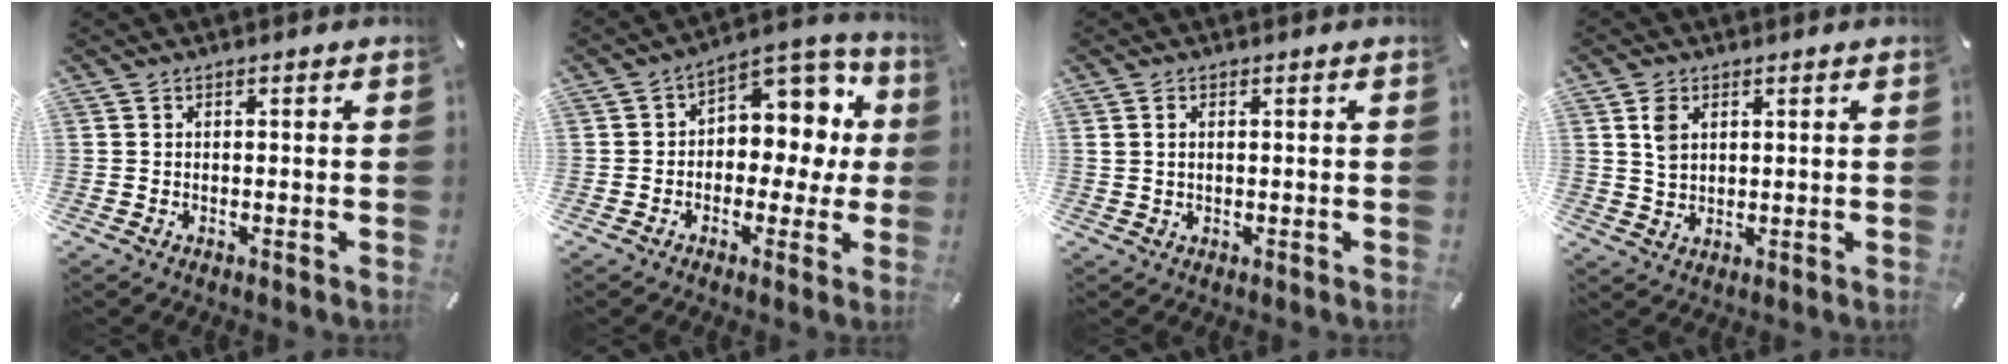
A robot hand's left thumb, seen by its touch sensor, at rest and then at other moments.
{"total": 9.8, "force": [2.3, 7.2, 6.2], "torque": [-0.077, -0.021, 0.042]}
{"total": 1.6, "force": [0.4, 1.1, 1.0], "torque": [-0.023, 0.005, 0.006]}
{"total": 4.3, "force": [1.8, 3.3, 2.1], "torque": [-0.040, 0.003, 0.033]}